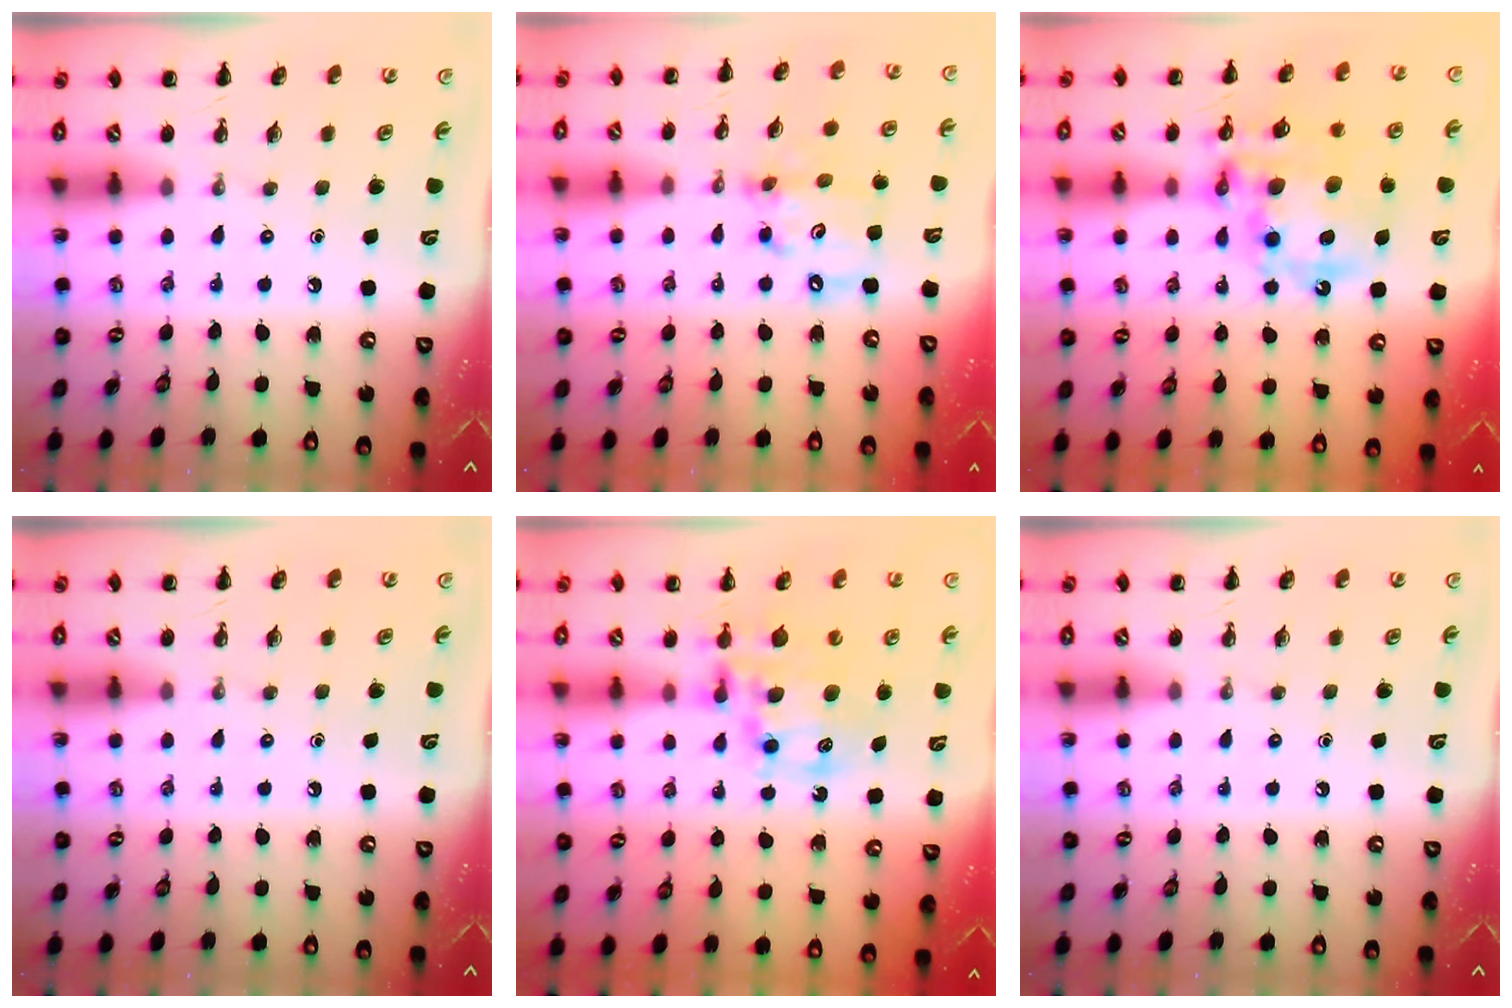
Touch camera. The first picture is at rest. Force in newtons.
{"total": 11.4, "press": 11.1, "slide": 2.5}
{"total": 17.7, "press": 17.3, "slide": 4.0}
{"total": 0.0}
{"total": 12.9, "press": 12.6, "slide": 3.0}
{"total": 0.0}